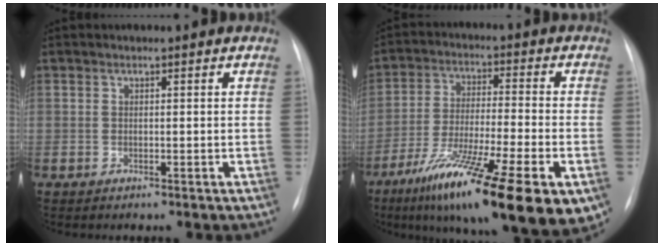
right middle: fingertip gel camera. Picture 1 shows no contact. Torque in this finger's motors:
{"motor_torque": [1.51, -0.63, 0.68, 0.21]}